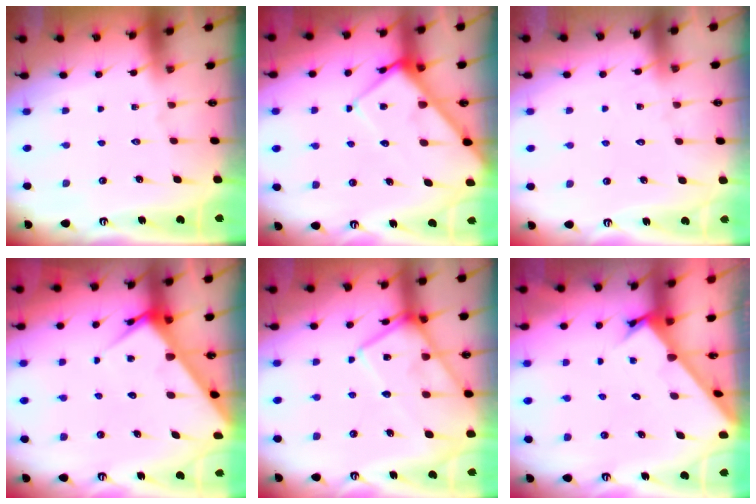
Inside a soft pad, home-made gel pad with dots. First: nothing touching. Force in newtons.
{"total": 10.1, "press": 10.1, "slide": 0.8}
{"total": 6.3, "press": 6.3, "slide": 0.6}
{"total": 5.4, "press": 5.4, "slide": 0.5}
{"total": 14.7, "press": 14.6, "slide": 1.1}
{"total": 2.8, "press": 2.8, "slide": 0.3}